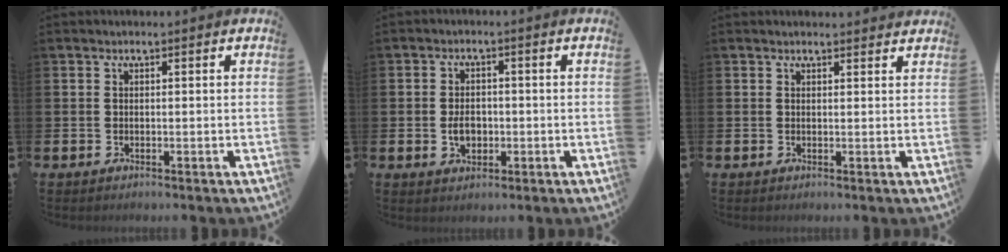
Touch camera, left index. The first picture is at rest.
{"total": 3.1, "force": [-0.5, 2.3, 2.1], "torque": [-0.025, -0.001, -0.016]}
{"total": 0.8, "force": [0.8, 0.1, 0.1], "torque": [0.005, -0.004, 0.012]}